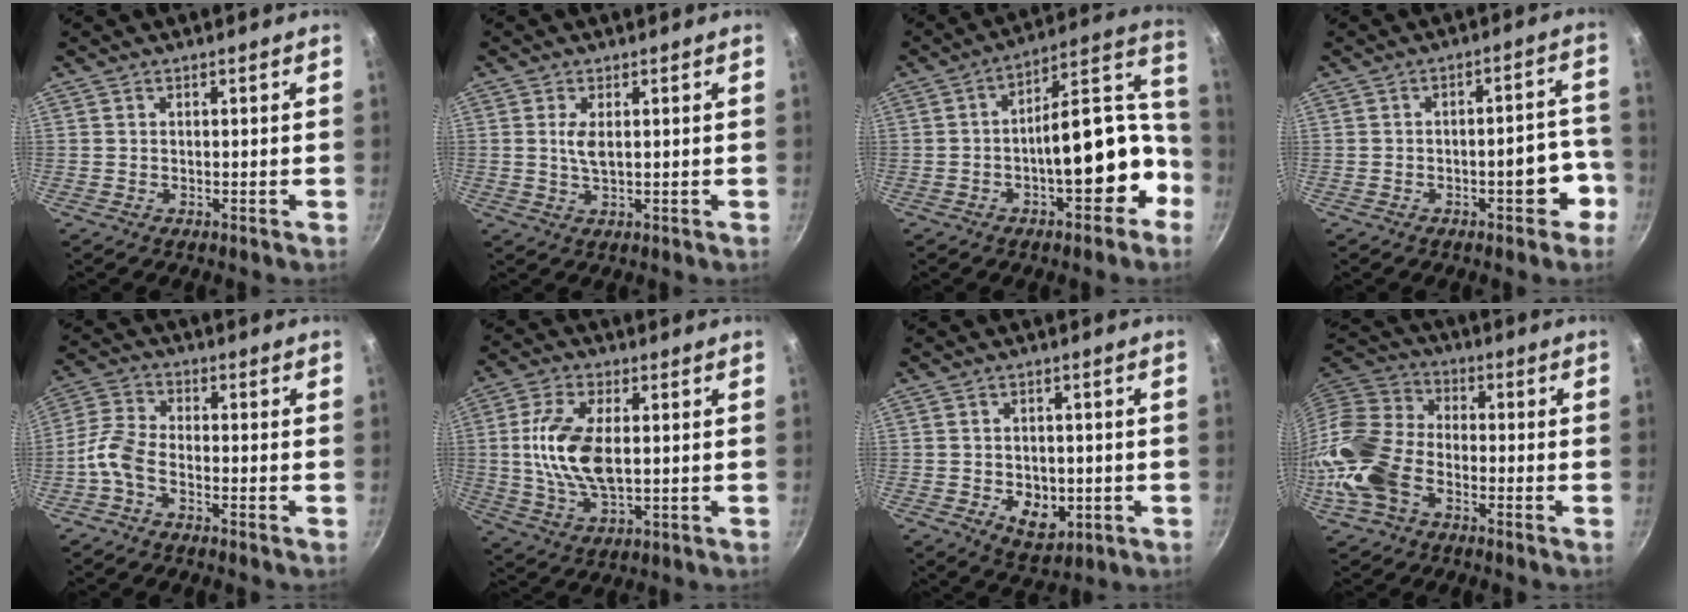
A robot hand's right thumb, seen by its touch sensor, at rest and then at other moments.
{"total": 3.0, "force": [0.6, 1.3, 2.7], "torque": [-0.050, -0.005, 0.014]}
{"total": 17.9, "force": [-4.9, 8.8, 14.8], "torque": [-0.138, 0.087, -0.068]}
{"total": 7.5, "force": [-3.4, 3.5, 5.7], "torque": [-0.030, 0.047, -0.037]}
{"total": 5.4, "force": [-2.9, 2.5, 3.9], "torque": [-0.094, 0.027, -0.074]}
{"total": 12.4, "force": [1.0, 6.2, 10.8], "torque": [-0.209, 0.000, 0.018]}
{"total": 7.5, "force": [-1.8, 5.3, 4.9], "torque": [-0.046, -0.004, -0.014]}
{"total": 14.6, "force": [-5.6, 9.4, 9.7], "torque": [-0.181, 0.039, -0.132]}